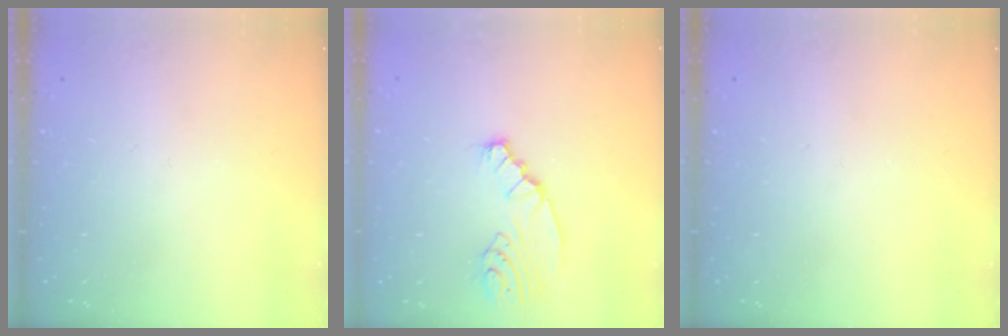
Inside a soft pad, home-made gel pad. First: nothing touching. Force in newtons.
{"total": 2.8, "press": 2.8, "slide": 0.3}
{"total": 0.0}